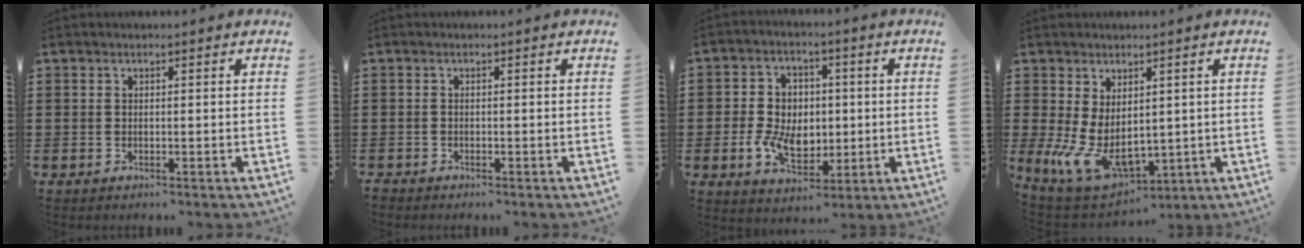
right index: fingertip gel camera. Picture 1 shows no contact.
{"total": 0.6, "force": [-0.6, 0.1, -0.1], "torque": [0.001, 0.001, -0.013]}
{"total": 8.1, "force": [-0.8, 6.1, 5.3], "torque": [-0.110, 0.013, -0.015]}
{"total": 8.4, "force": [0.0, 5.2, 6.6], "torque": [-0.151, -0.014, 0.007]}